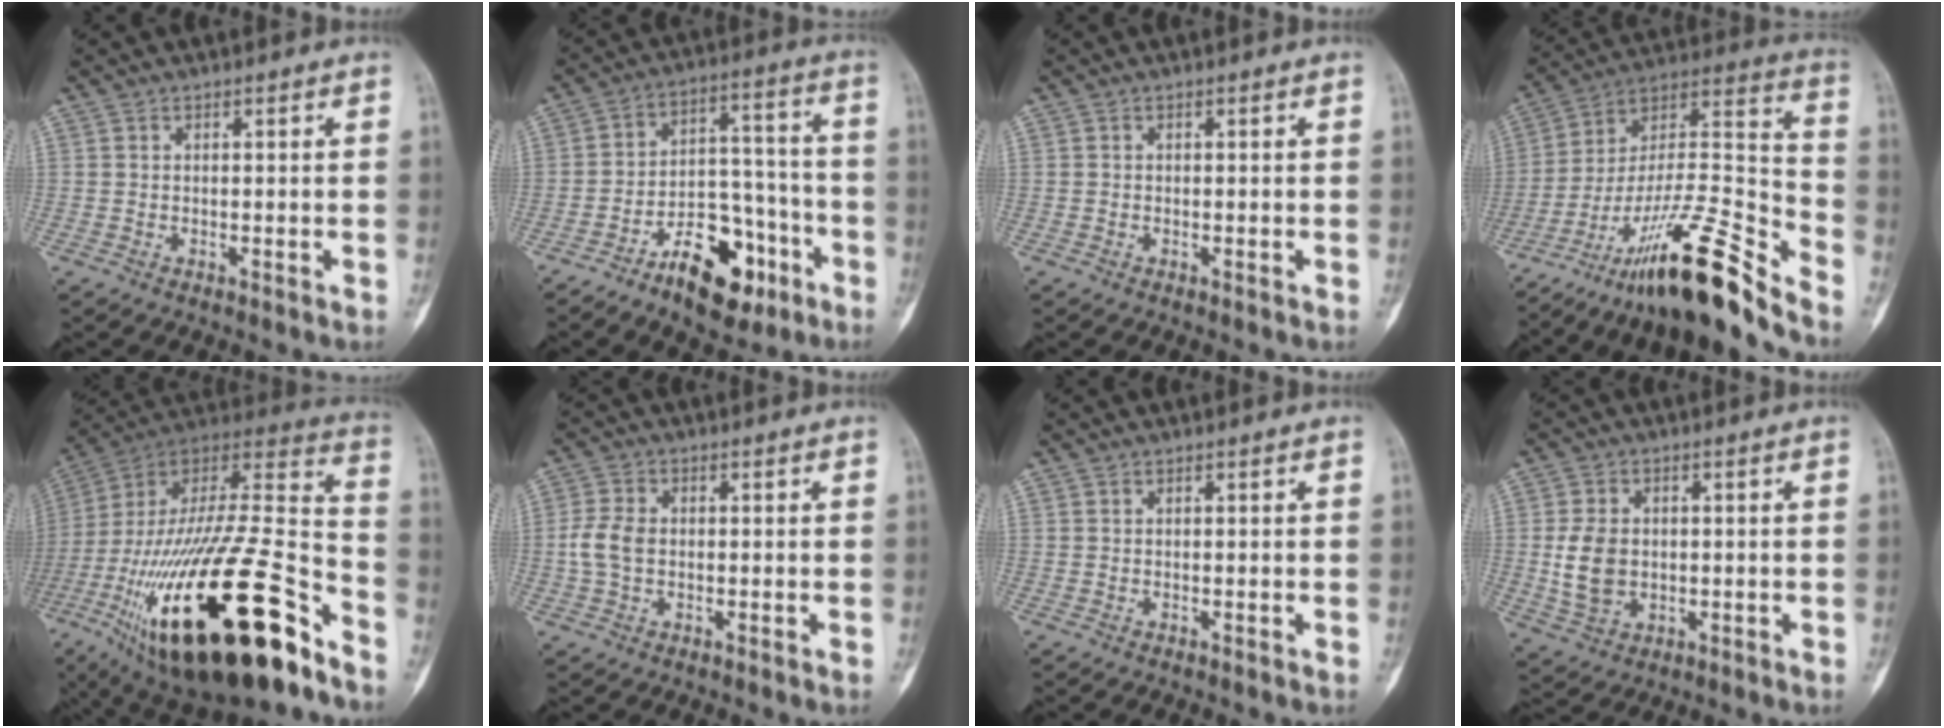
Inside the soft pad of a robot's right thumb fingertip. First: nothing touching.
{"total": 15.2, "force": [-8.7, 7.8, 9.6], "torque": [-0.113, 0.076, -0.138]}
{"total": 0.0}
{"total": 23.9, "force": [-17.8, 3.6, 15.6], "torque": [-0.263, 0.098, -0.307]}
{"total": 41.5, "force": [-20.2, 13.7, 33.5], "torque": [-0.603, 0.038, -0.330]}
{"total": 5.2, "force": [-0.3, 3.6, 3.8], "torque": [-0.088, 0.009, -0.009]}
{"total": 0.0}
{"total": 7.7, "force": [-0.3, 5.7, 5.3], "torque": [-0.092, -0.002, 0.002]}